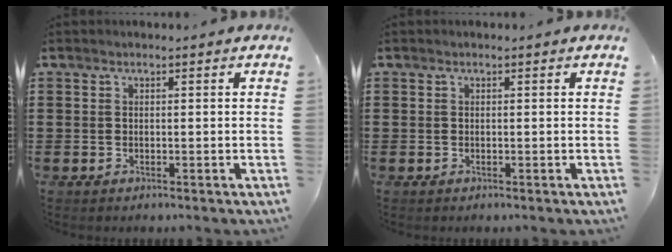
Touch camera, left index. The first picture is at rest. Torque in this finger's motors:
{"motor_torque": [-0.01, -0.01, 0.00, 0.00]}